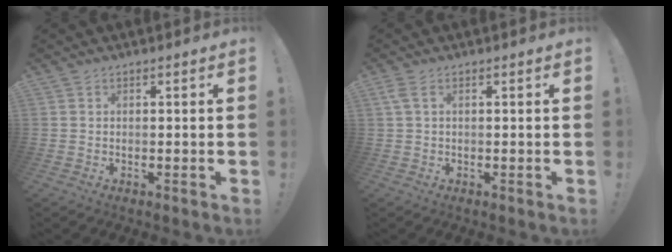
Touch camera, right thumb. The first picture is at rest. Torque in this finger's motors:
{"motor_torque": [0.20, 0.18, 0.31, 0.09, 0.01]}